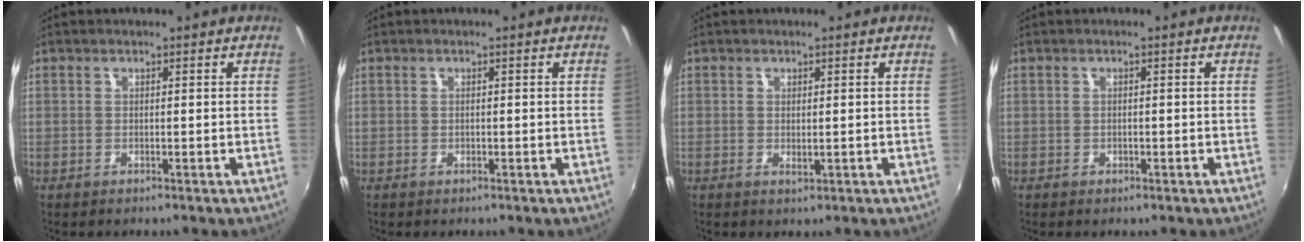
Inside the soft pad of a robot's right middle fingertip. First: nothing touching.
{"total": 0.0}
{"total": 0.9, "force": [0.0, 0.5, 0.7], "torque": [-0.011, -0.001, 0.000]}
{"total": 0.9, "force": [-0.6, 0.7, 0.3], "torque": [-0.005, -0.002, -0.007]}